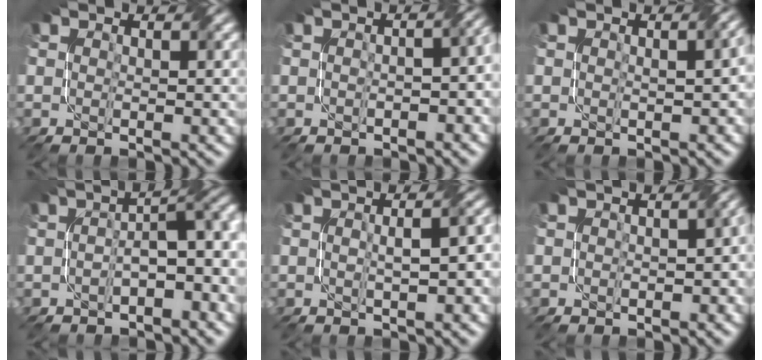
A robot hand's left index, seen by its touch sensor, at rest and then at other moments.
{"total": 5.5, "force": [-0.3, 2.7, 4.7], "torque": [-0.030, 0.006, -0.009]}
{"total": 1.8, "force": [0.2, 0.5, 1.7], "torque": [-0.023, 0.007, 0.004]}
{"total": 5.6, "force": [-1.3, 2.0, 5.0], "torque": [-0.069, 0.014, -0.023]}
{"total": 4.2, "force": [-0.1, 1.5, 3.9], "torque": [-0.045, 0.007, 0.006]}
{"total": 3.7, "force": [-0.2, 2.2, 3.0], "torque": [-0.014, 0.000, 0.004]}